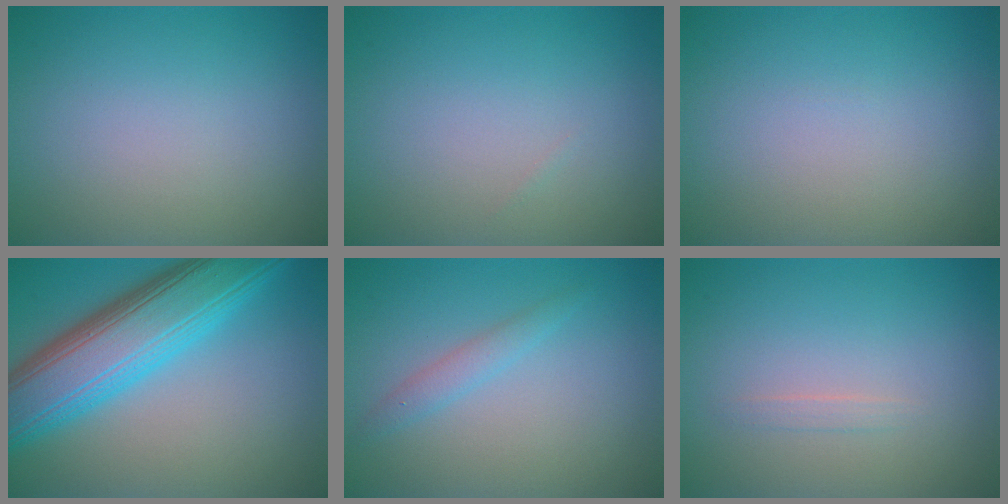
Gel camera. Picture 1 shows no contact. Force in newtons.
{"total": 0.0}
{"total": 0.0}
{"total": 10.3, "press": 10.3, "slide": 0.2}
{"total": 1.5, "press": 1.4, "slide": 0.1}
{"total": 0.6, "press": 0.6, "slide": 0.0}